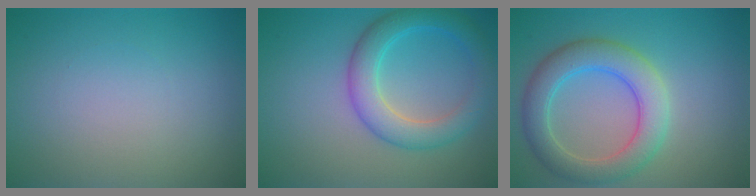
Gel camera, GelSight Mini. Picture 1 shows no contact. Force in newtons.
{"total": 4.7, "press": 4.7, "slide": 0.0}
{"total": 5.4, "press": 5.4, "slide": 0.3}